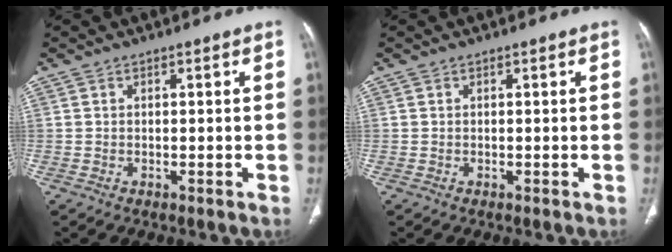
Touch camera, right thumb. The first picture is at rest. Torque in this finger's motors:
{"motor_torque": [-0.27, 0.27, -0.15, -0.15, 0.00]}